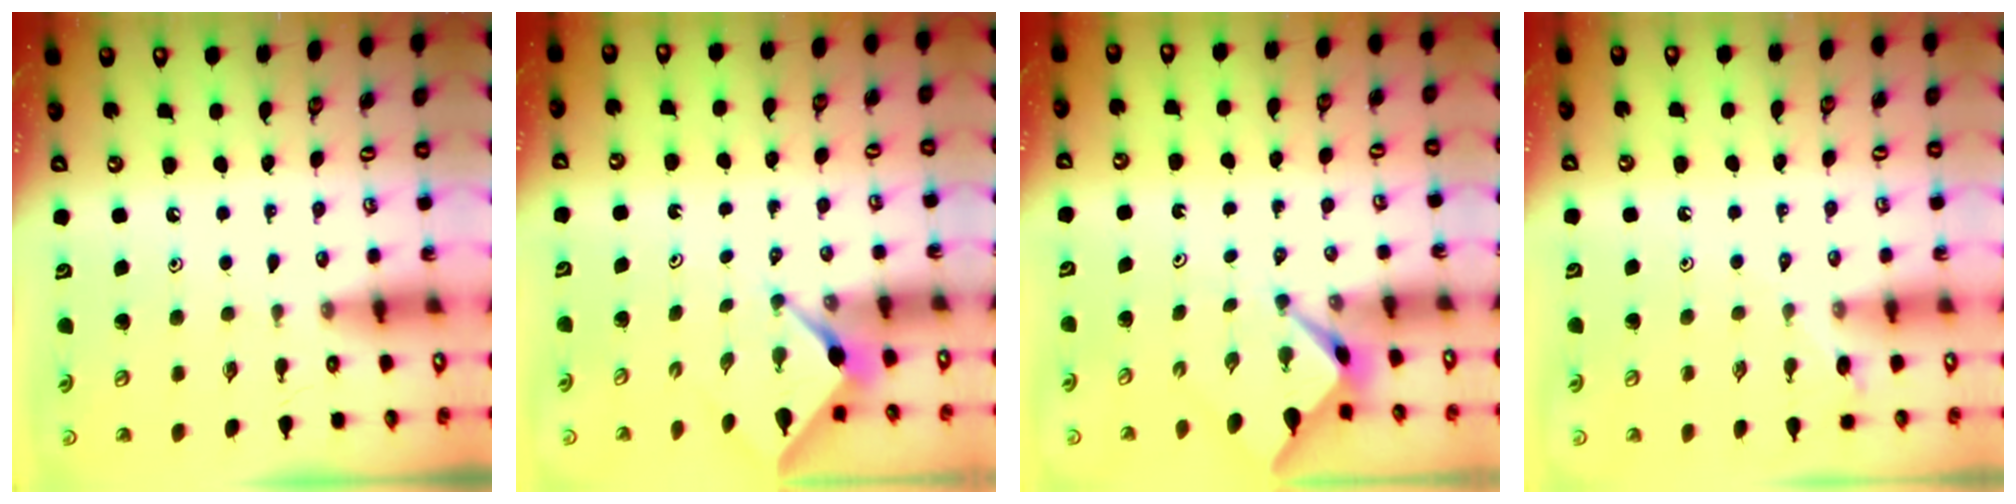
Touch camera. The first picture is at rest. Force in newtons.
{"total": 2.5, "press": 2.5, "slide": 0.3}
{"total": 2.3, "press": 2.3, "slide": 0.3}
{"total": 4.6, "press": 4.5, "slide": 0.8}